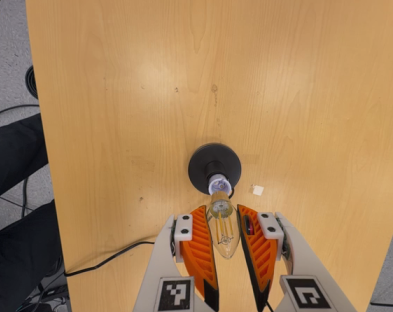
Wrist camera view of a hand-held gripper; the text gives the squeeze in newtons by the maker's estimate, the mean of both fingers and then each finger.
{"total": 12.6, "left": 14.0, "right": 11.1}